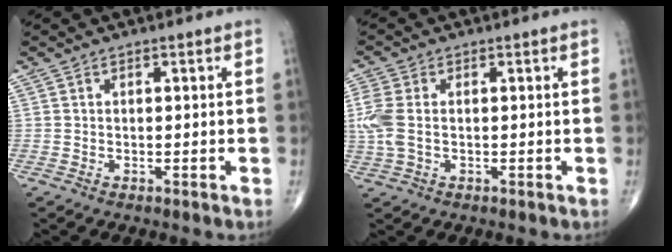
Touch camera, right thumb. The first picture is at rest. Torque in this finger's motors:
{"motor_torque": [-0.01, -0.28, 0.71, 0.18, 0.17]}